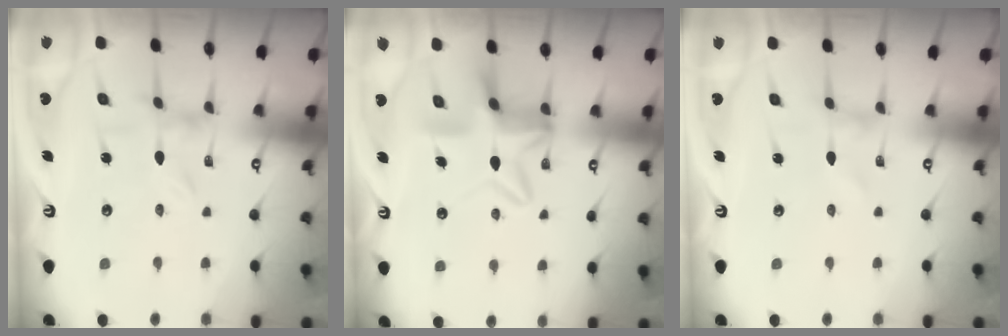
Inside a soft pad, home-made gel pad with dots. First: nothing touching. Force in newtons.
{"total": 9.4, "press": 9.4, "slide": 0.8}
{"total": 0.0}